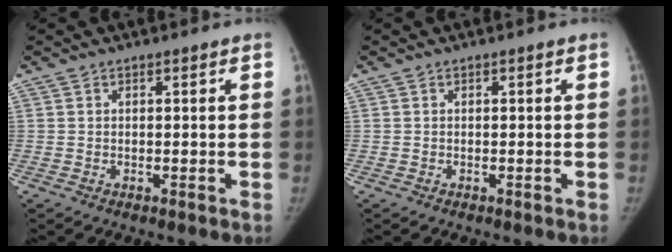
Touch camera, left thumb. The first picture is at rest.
{"total": 0.0}